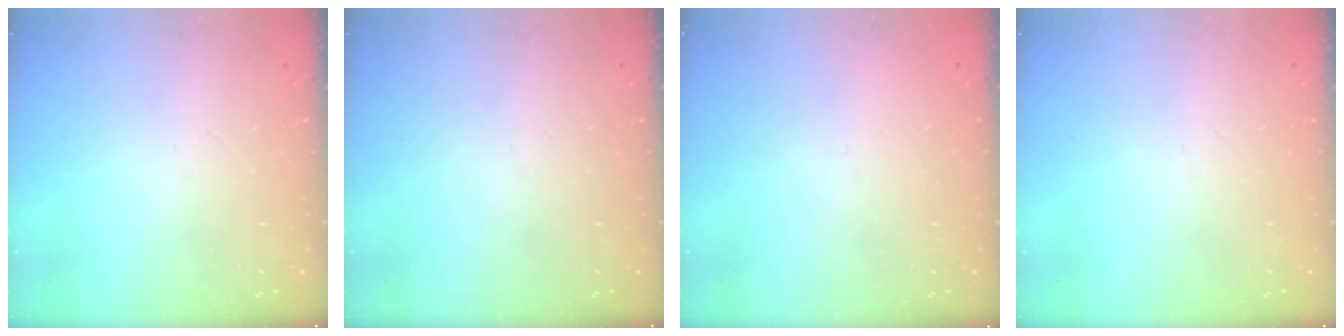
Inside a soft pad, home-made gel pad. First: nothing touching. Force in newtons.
{"total": 0.0}
{"total": 2.3, "press": 2.3, "slide": 0.1}
{"total": 0.0}